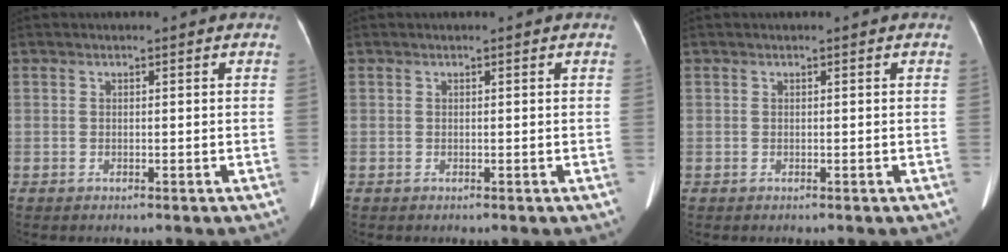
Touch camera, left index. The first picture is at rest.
{"total": 0.0}
{"total": 0.0}